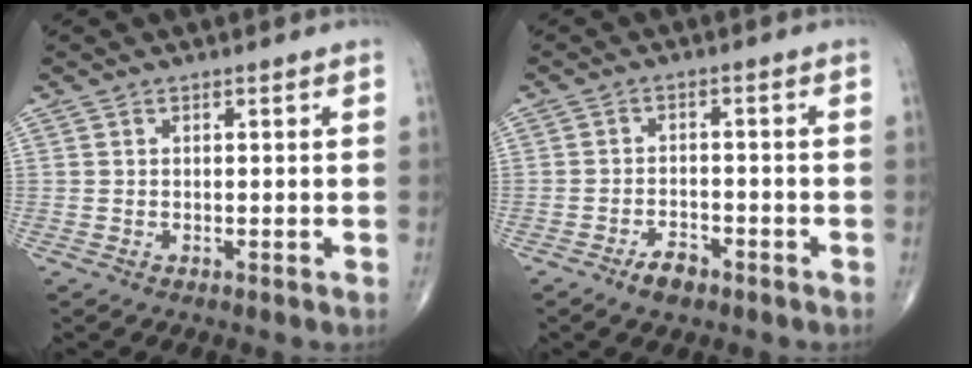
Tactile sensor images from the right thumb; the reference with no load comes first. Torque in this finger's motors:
{"motor_torque": [0.73, -0.16, -0.17, -0.37, 0.04]}